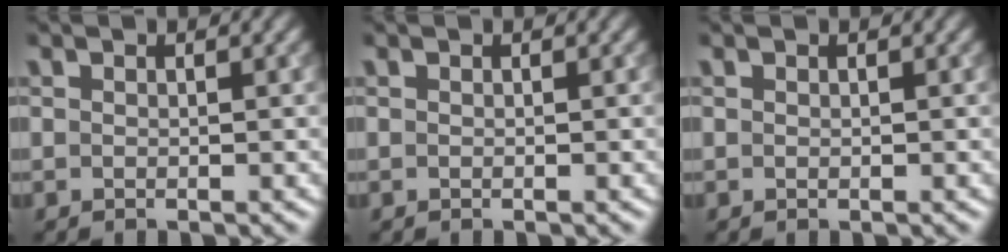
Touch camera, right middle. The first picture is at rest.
{"total": 0.0}
{"total": 0.0}